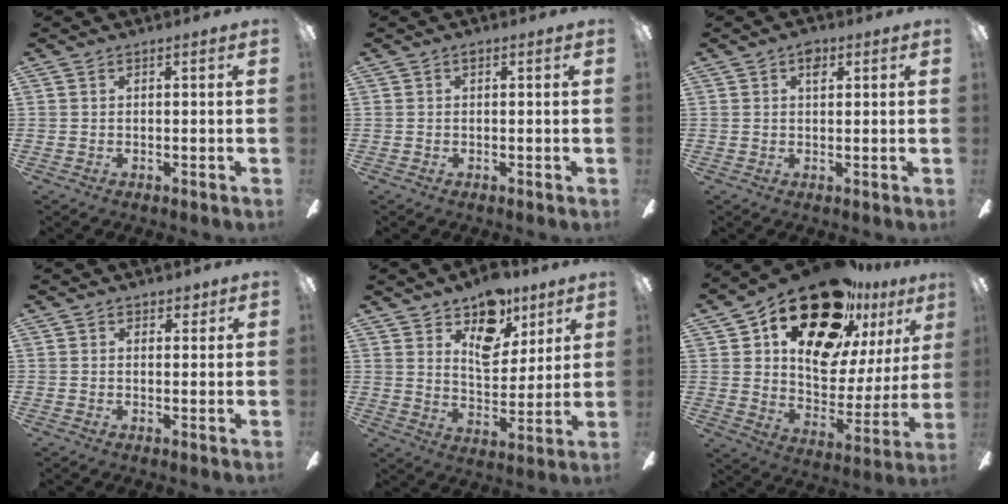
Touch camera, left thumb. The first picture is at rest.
{"total": 0.5, "force": [0.3, 0.3, 0.4], "torque": [-0.008, 0.004, 0.004]}
{"total": 2.9, "force": [1.5, 1.6, 1.9], "torque": [-0.024, -0.001, 0.022]}
{"total": 2.4, "force": [1.7, 1.5, 0.6], "torque": [0.002, -0.002, 0.029]}
{"total": 13.0, "force": [8.3, 7.7, 6.2], "torque": [-0.086, -0.047, 0.152]}
{"total": 24.1, "force": [17.9, 11.0, 11.7], "torque": [-0.176, -0.121, 0.315]}